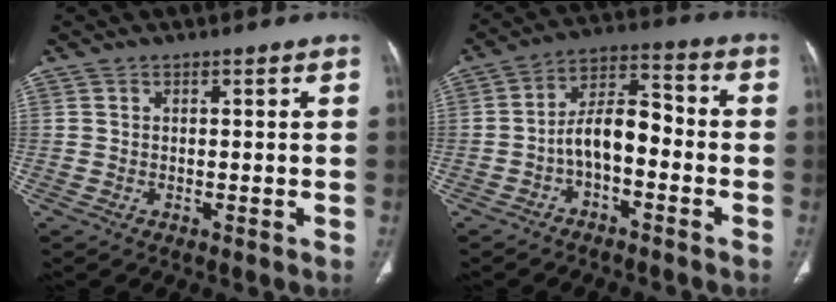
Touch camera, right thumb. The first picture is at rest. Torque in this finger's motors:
{"motor_torque": [1.65, 1.43, 0.93, -0.71, 0.14]}